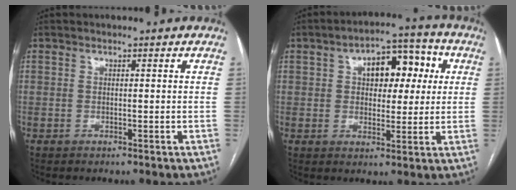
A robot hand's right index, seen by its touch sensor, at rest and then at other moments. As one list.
[{"total": 10.0, "force": [2.4, 5.5, 8.0], "torque": [-0.104, 0.037, 0.035]}]